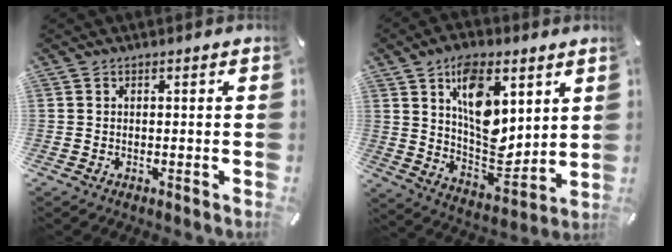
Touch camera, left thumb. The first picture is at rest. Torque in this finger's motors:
{"motor_torque": [2.28, 2.73, 1.44, -1.33, 0.67]}